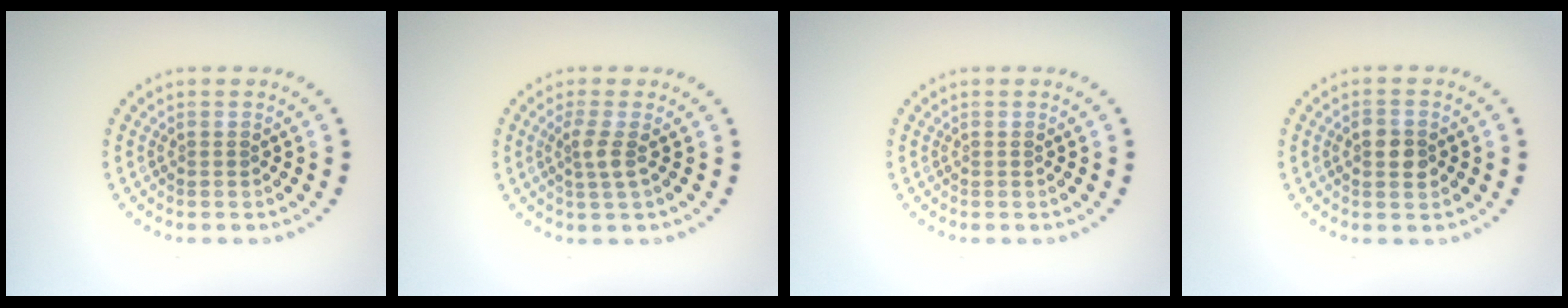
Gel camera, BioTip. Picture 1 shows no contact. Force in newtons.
{"total": 1.9, "press": 1.5, "slide": 1.2}
{"total": 0.0}
{"total": 2.5, "press": 2.5, "slide": 0.1}